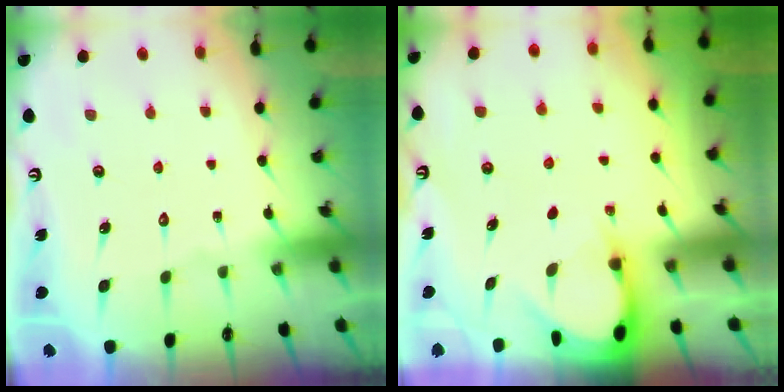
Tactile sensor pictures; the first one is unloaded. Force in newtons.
{"total": 3.0, "press": 3.0, "slide": 0.3}